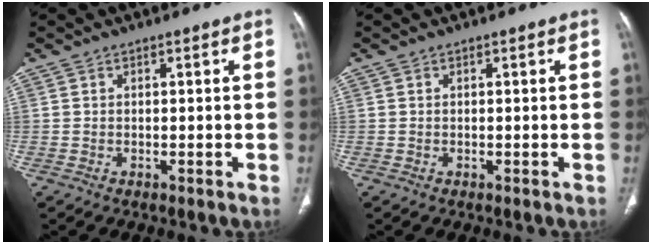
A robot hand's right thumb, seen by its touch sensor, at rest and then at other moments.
{"total": 0.0}